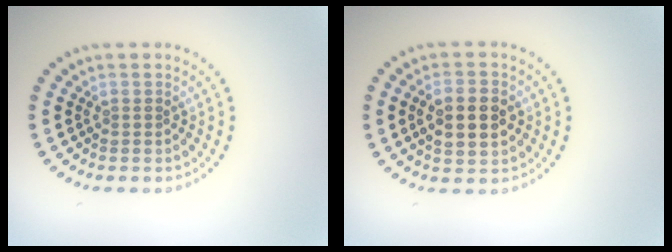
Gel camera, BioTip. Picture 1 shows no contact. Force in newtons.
{"total": 4.0, "press": 4.0, "slide": 0.4}